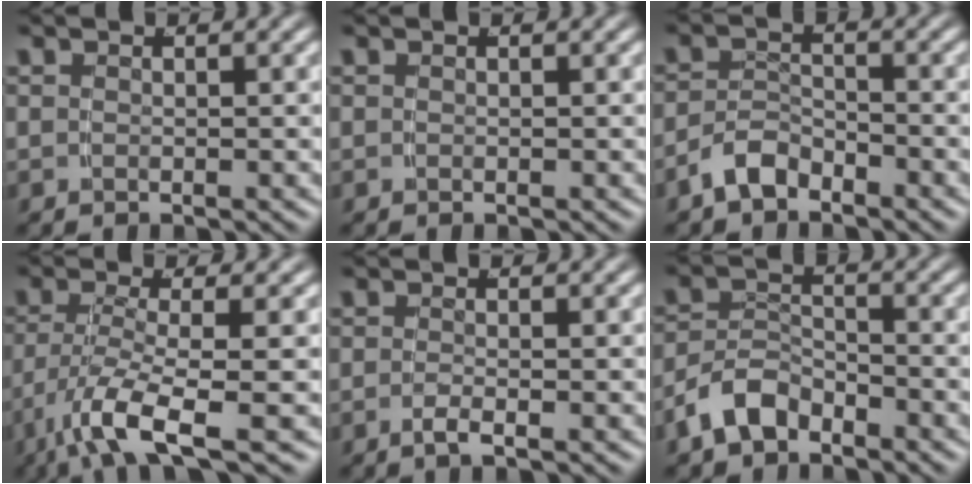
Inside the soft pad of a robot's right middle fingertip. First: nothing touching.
{"total": 0.0}
{"total": 3.0, "force": [-2.5, 1.3, 1.2], "torque": [-0.014, 0.001, -0.048]}
{"total": 5.9, "force": [-3.2, 1.3, 4.8], "torque": [-0.096, -0.027, -0.040]}
{"total": 1.3, "force": [-0.8, -0.3, 0.9], "torque": [-0.021, -0.002, -0.015]}
{"total": 3.8, "force": [-2.8, 2.0, 1.6], "torque": [-0.023, 0.003, -0.054]}